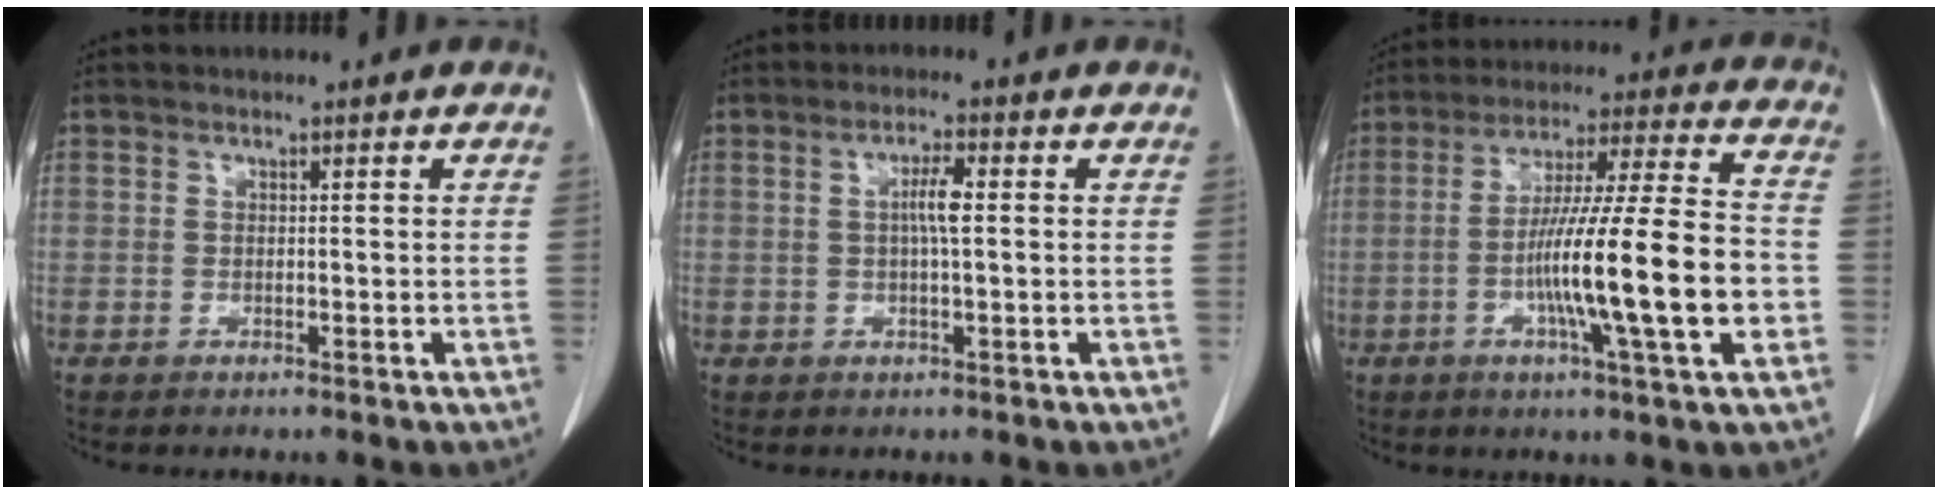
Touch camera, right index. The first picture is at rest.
{"total": 3.5, "force": [0.3, 0.2, 3.5], "torque": [-0.066, 0.001, 0.004]}
{"total": 18.0, "force": [-4.0, 0.1, 17.5], "torque": [-0.295, -0.002, -0.071]}